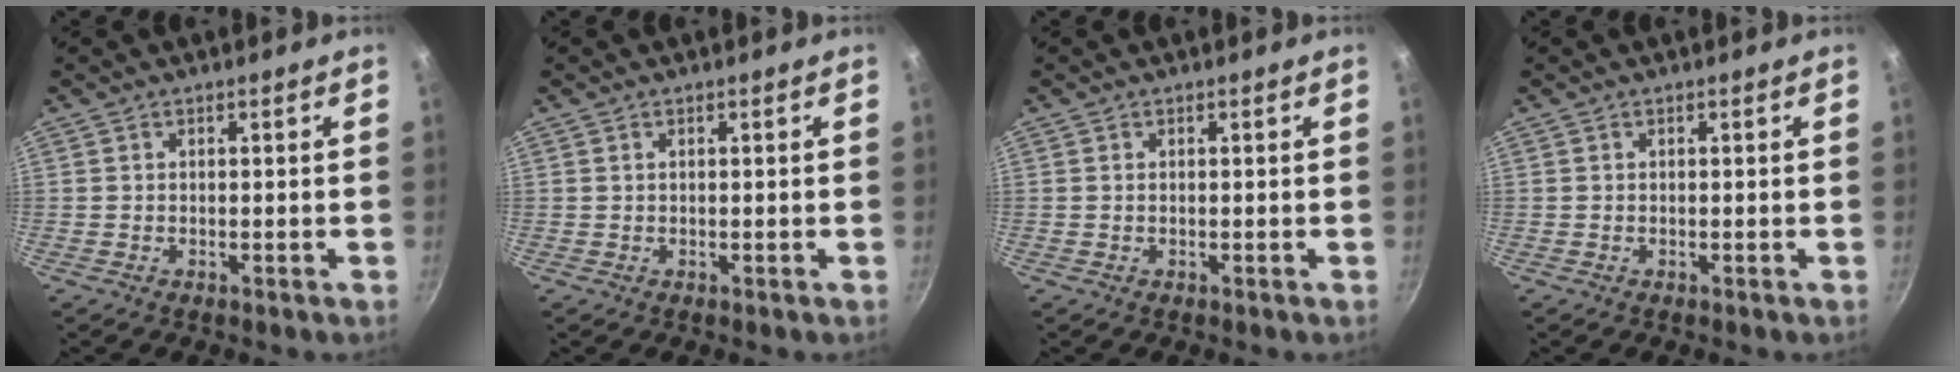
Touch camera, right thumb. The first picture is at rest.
{"total": 0.0}
{"total": 0.0}
{"total": 0.0}